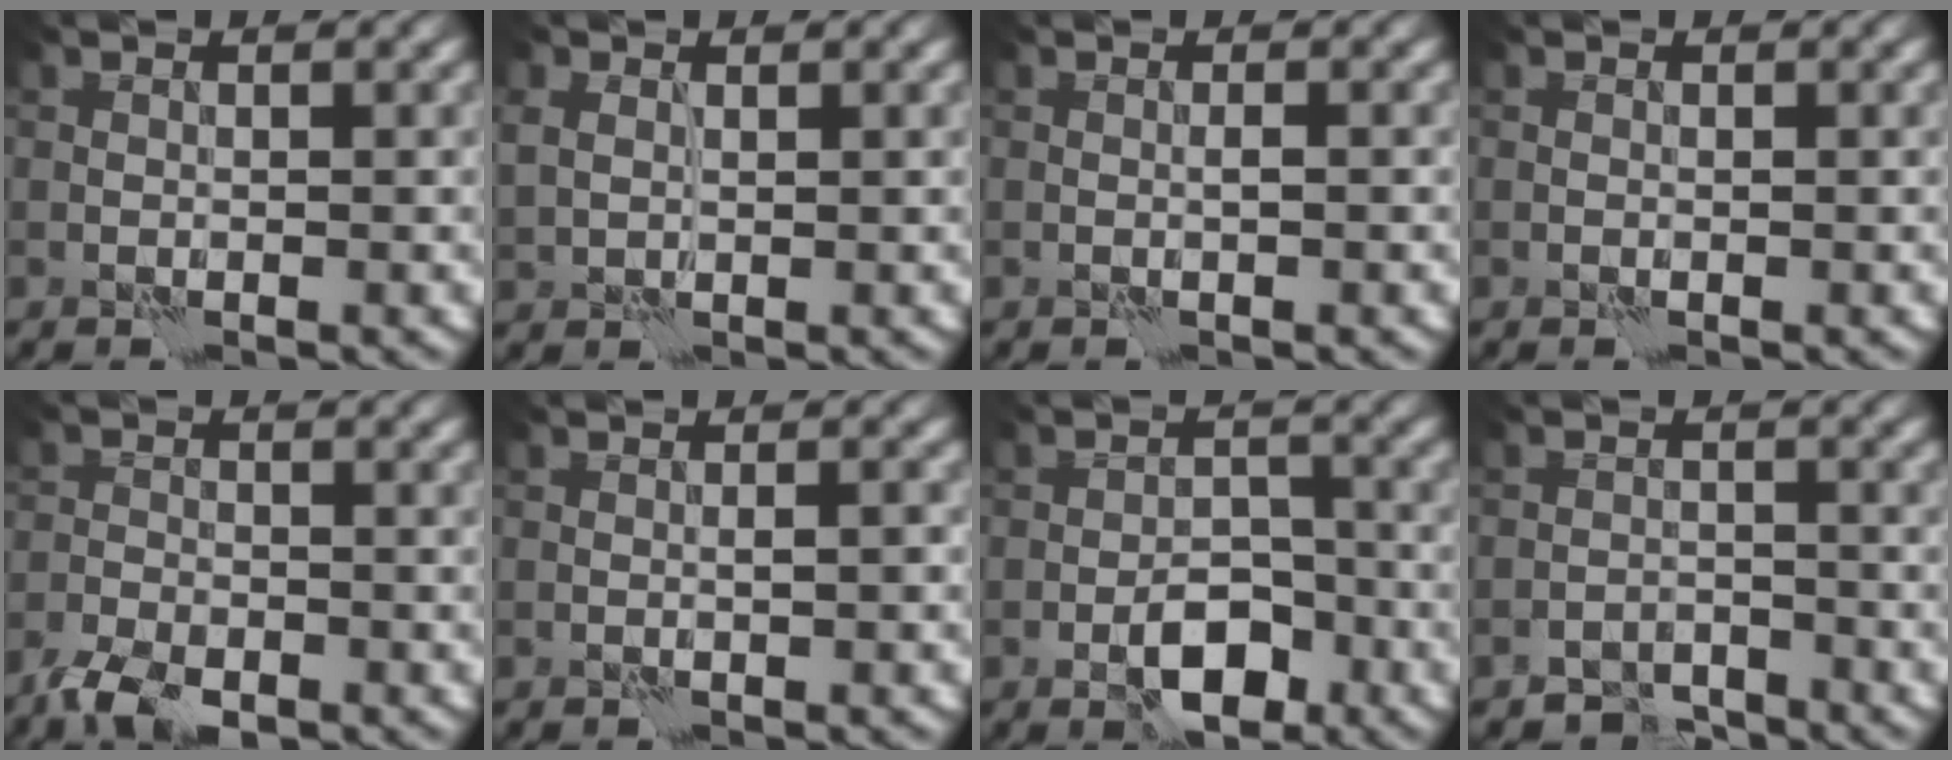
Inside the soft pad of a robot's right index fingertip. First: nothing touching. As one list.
[{"total": 1.7, "force": [0.7, 1.3, 1.0], "torque": [-0.027, 0.005, 0.015]}, {"total": 0.5, "force": [-0.2, -0.3, 0.4], "torque": [-0.009, 0.004, -0.004]}, {"total": 0.0}, {"total": 4.4, "force": [-3.6, 1.6, 2.1], "torque": [-0.040, -0.008, -0.075]}, {"total": 0.8, "force": [-0.4, -0.2, 0.7], "torque": [-0.011, 0.007, -0.006]}, {"total": 4.3, "force": [-2.4, 2.1, 2.9], "torque": [-0.040, 0.006, -0.039]}, {"total": 2.6, "force": [-2.6, 0.7, 0.0], "torque": [0.008, 0.006, -0.050]}]